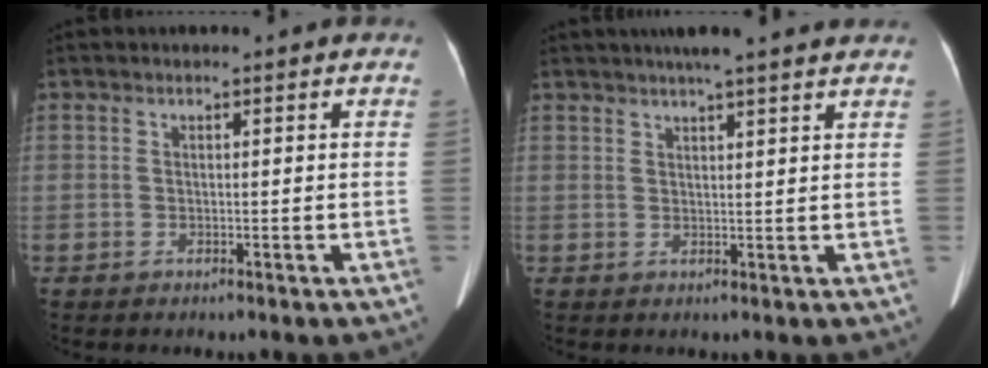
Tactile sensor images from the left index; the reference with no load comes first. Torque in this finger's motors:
{"motor_torque": [0.85, -1.17, 0.07, 0.06]}